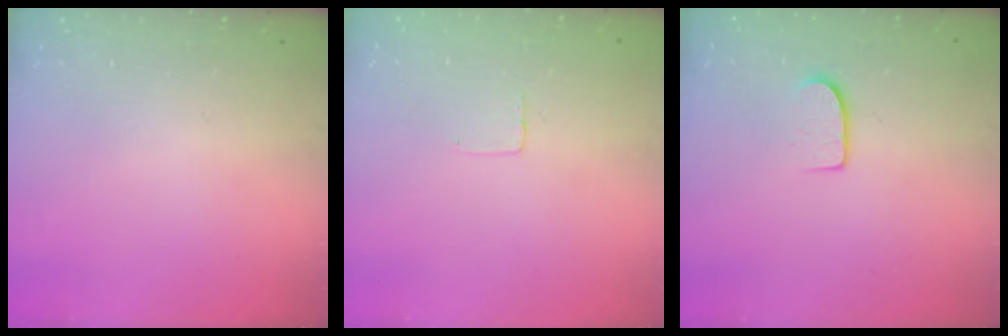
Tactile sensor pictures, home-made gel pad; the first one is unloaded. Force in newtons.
{"total": 2.5, "press": 2.5, "slide": 0.1}
{"total": 7.3, "press": 7.3, "slide": 0.6}